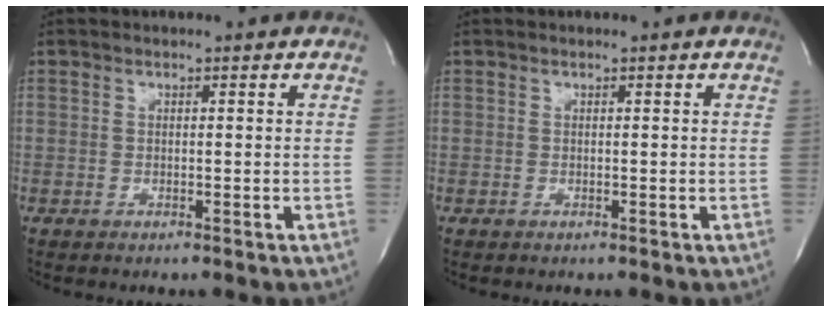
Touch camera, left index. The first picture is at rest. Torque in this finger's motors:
{"motor_torque": [0.00, 0.00, 0.00, 0.01]}